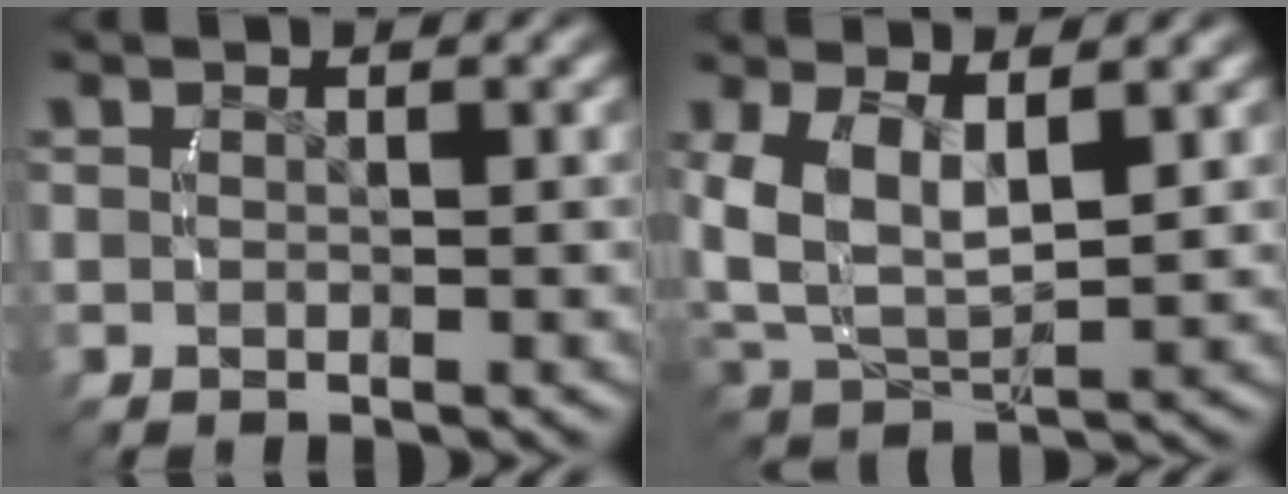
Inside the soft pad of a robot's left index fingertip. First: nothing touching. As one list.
[{"total": 7.3, "force": [0.8, 5.3, 5.0], "torque": [-0.130, -0.027, 0.026]}]